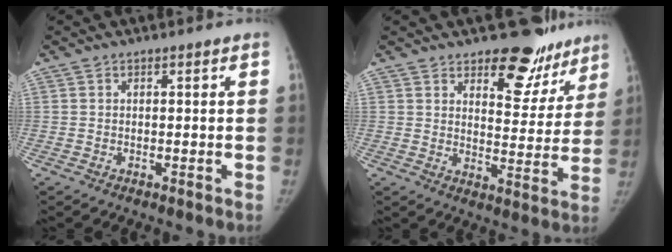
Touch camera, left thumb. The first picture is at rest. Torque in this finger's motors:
{"motor_torque": [0.24, -0.51, 0.72, -0.87, 0.14]}